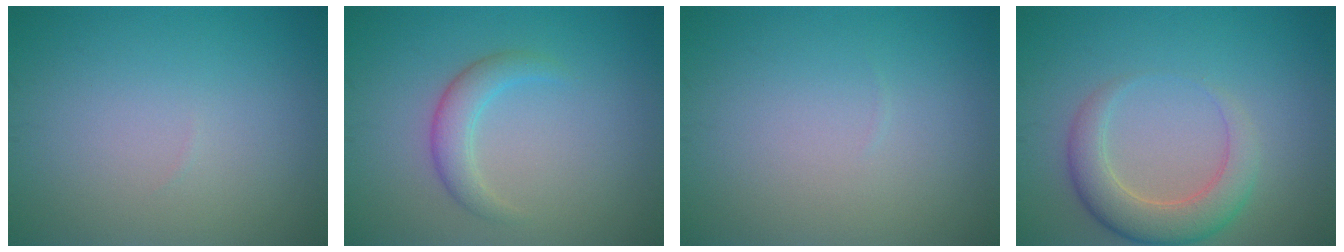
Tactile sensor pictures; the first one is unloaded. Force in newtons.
{"total": 2.7, "press": 2.7, "slide": 0.1}
{"total": 0.0}
{"total": 4.6, "press": 4.6, "slide": 0.2}